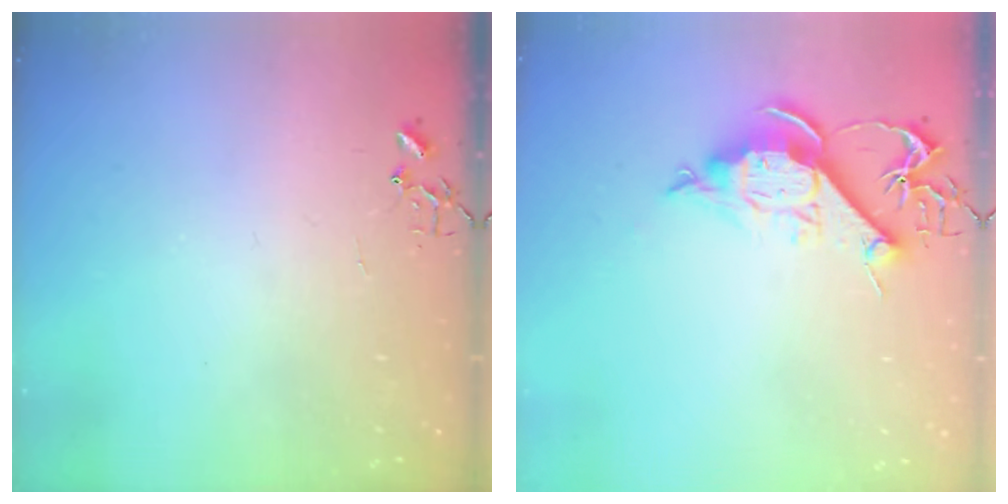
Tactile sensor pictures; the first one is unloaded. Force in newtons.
{"total": 10.6, "press": 10.6, "slide": 0.4}